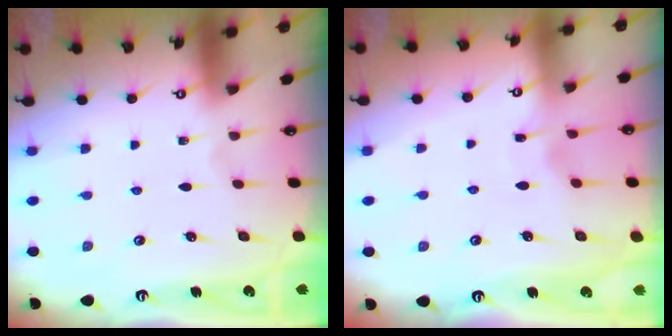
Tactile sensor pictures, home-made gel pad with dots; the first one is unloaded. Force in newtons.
{"total": 2.7, "press": 2.6, "slide": 0.3}